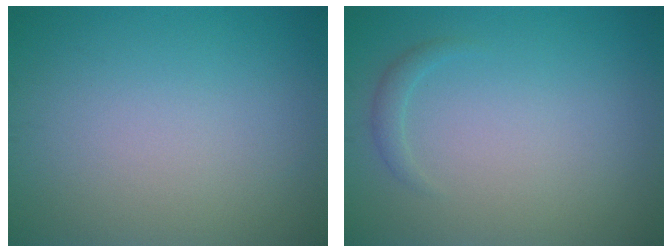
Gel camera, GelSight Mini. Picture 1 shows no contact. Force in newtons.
{"total": 0.9, "press": 0.9, "slide": 0.0}